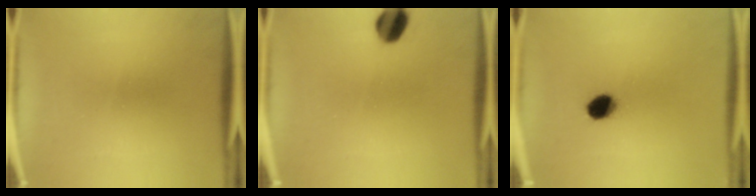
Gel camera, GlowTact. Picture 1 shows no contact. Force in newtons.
{"total": 6.3}
{"total": 5.5}